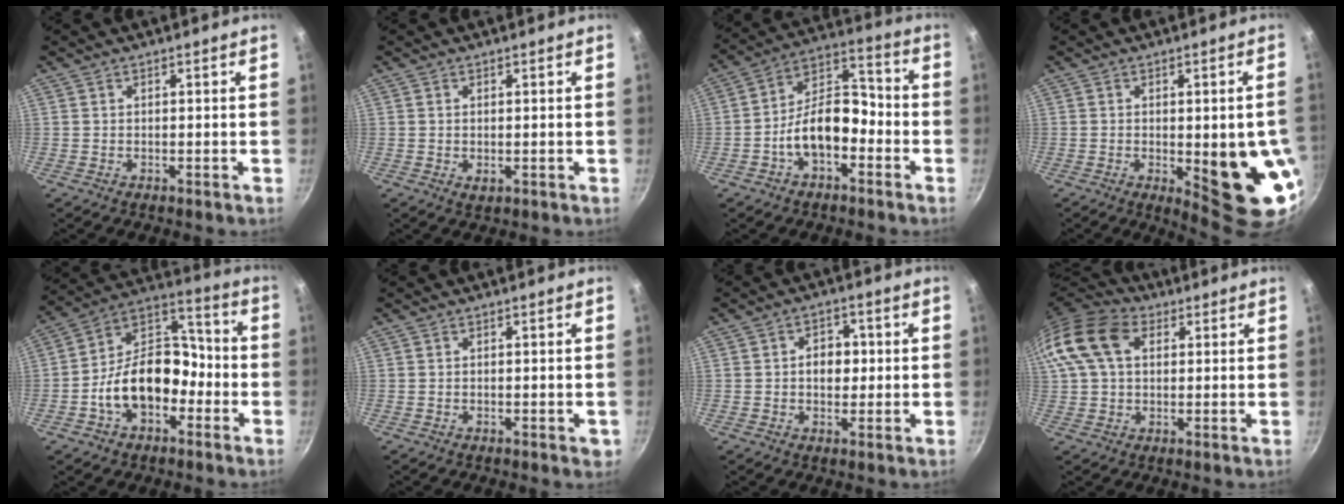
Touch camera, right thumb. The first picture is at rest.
{"total": 1.4, "force": [0.0, 0.8, 1.2], "torque": [-0.018, -0.004, 0.000]}
{"total": 12.3, "force": [-4.3, 7.3, 9.0], "torque": [-0.117, 0.065, -0.083]}
{"total": 15.3, "force": [-2.8, 4.9, 14.2], "torque": [-0.149, -0.005, -0.025]}
{"total": 16.5, "force": [-5.3, 11.2, 10.9], "torque": [-0.130, 0.068, -0.101]}
{"total": 1.5, "force": [-0.5, 0.7, 1.2], "torque": [-0.011, 0.000, -0.007]}
{"total": 5.2, "force": [0.2, 4.0, 3.3], "torque": [-0.017, 0.008, -0.002]}
{"total": 15.3, "force": [4.3, 10.5, 10.3], "torque": [-0.199, 0.025, 0.064]}